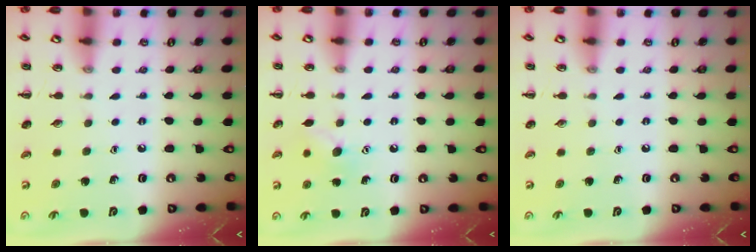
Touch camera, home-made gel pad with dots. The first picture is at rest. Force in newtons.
{"total": 7.0, "press": 6.8, "slide": 1.7}
{"total": 0.0}